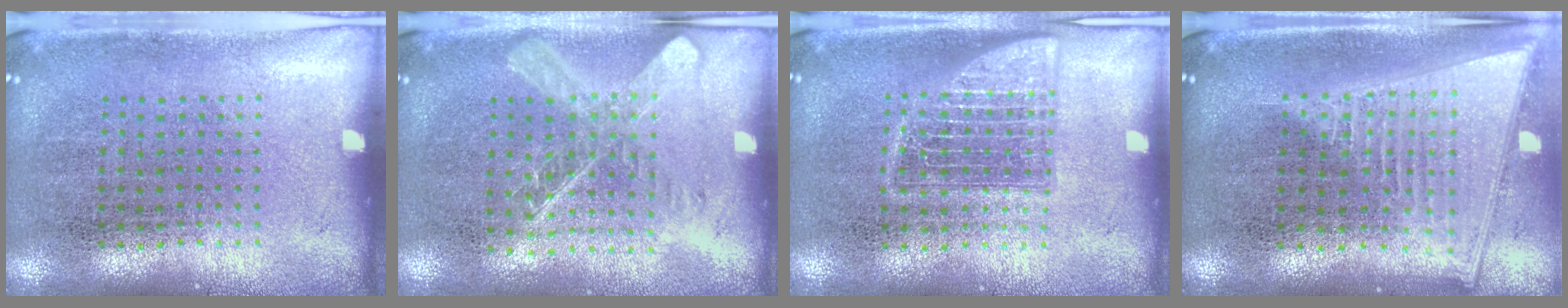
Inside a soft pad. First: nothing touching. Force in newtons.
{"total": 1.5, "press": 1.3, "slide": 0.7}
{"total": 2.4, "press": 2.4, "slide": 0.4}
{"total": 2.1, "press": 1.8, "slide": 1.1}